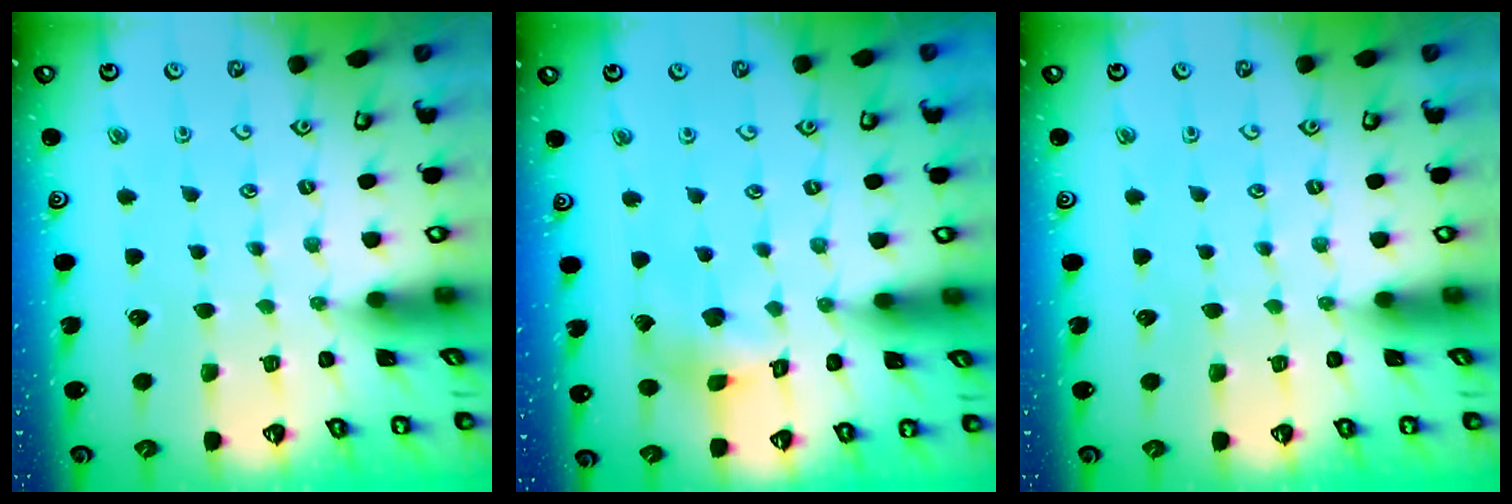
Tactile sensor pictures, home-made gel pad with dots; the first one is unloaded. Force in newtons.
{"total": 10.2, "press": 10.1, "slide": 1.0}
{"total": 0.0}